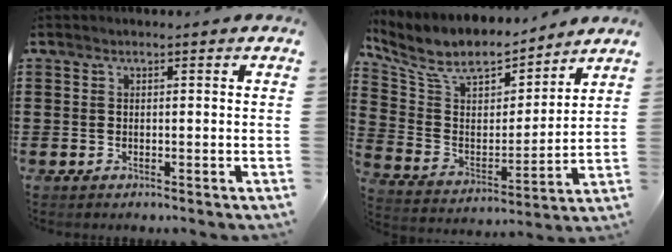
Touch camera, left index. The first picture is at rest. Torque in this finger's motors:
{"motor_torque": [0.98, -1.16, 0.12, -0.07]}